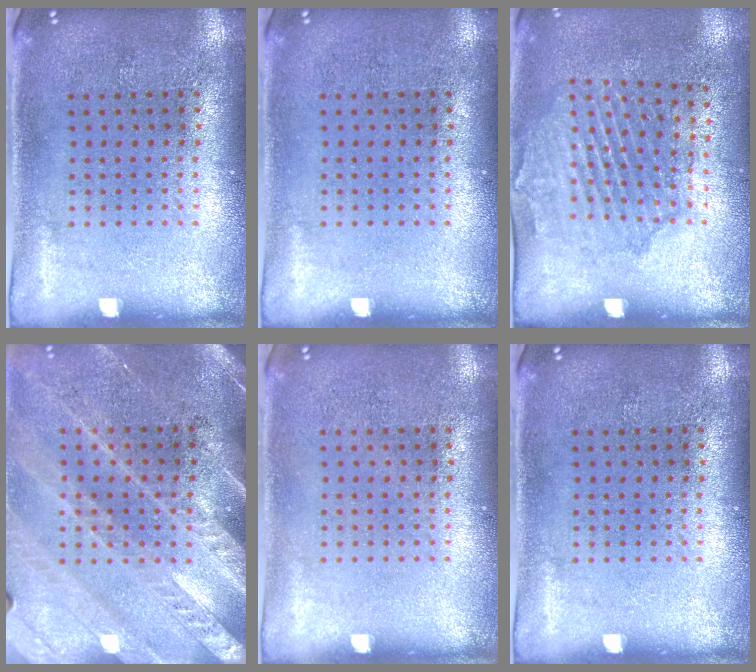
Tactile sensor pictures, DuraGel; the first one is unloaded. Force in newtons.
{"total": 0.0}
{"total": 1.6, "press": 1.5, "slide": 0.5}
{"total": 3.0, "press": 2.6, "slide": 1.4}
{"total": 0.0}
{"total": 0.0}